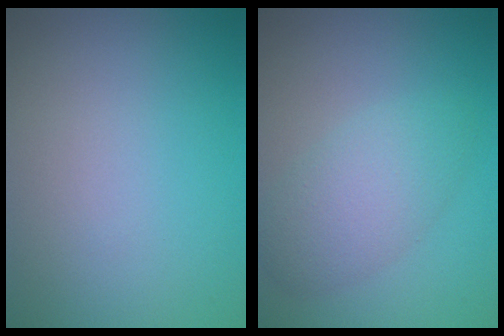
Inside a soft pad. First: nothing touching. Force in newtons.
{"total": 3.6, "press": 3.6, "slide": 0.2}